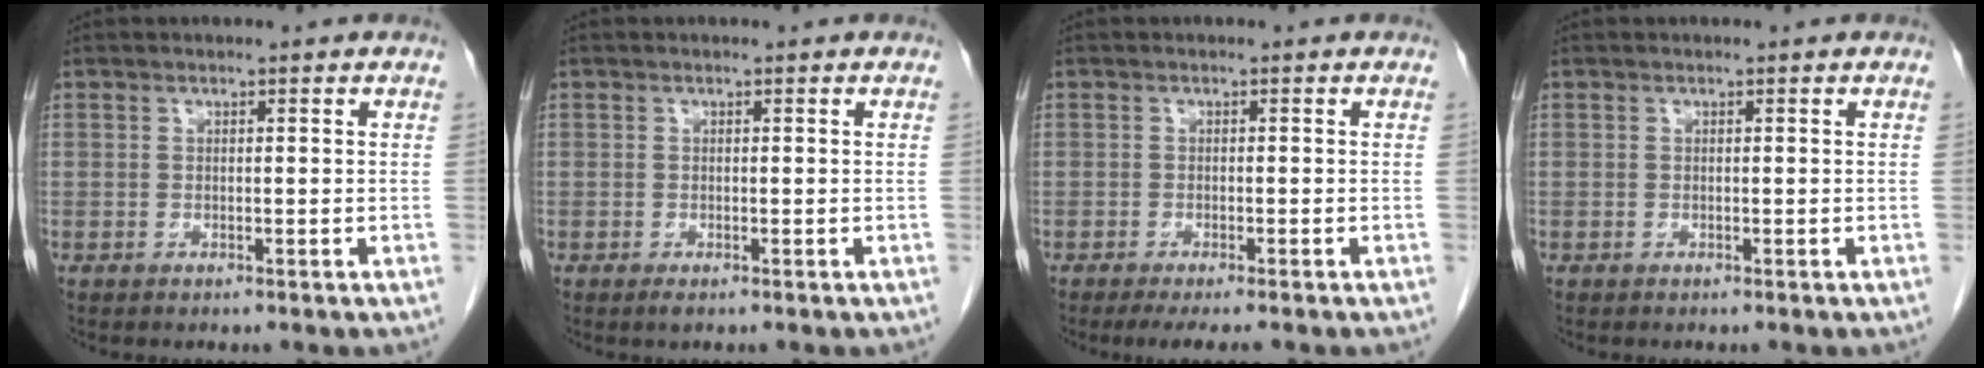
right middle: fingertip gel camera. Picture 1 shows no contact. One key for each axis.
{"total": 0.6, "fx": -0.4, "fy": 0.2, "fz": 0.5, "tx": -0.007, "ty": -0.002, "tz": -0.004}
{"total": 4.5, "fx": -3.6, "fy": 0.4, "fz": 2.6, "tx": -0.032, "ty": -0.010, "tz": -0.052}
{"total": 0.0}